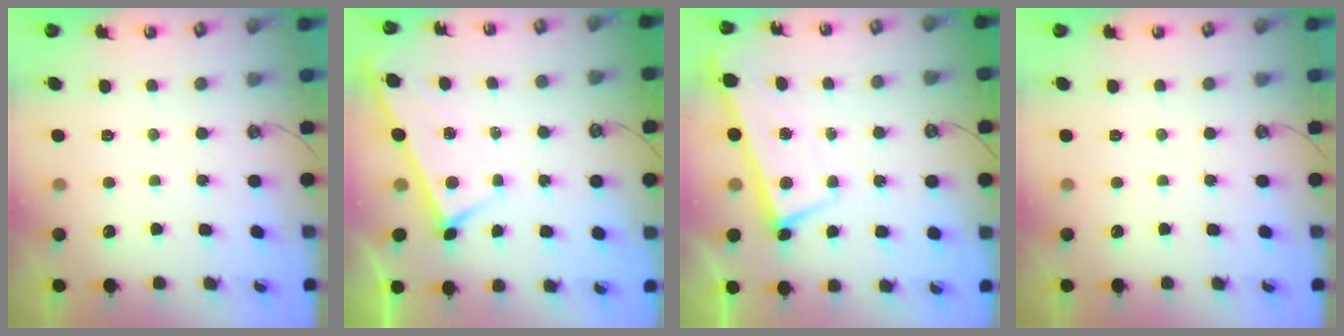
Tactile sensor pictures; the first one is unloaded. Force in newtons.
{"total": 3.0, "press": 3.0, "slide": 0.2}
{"total": 0.8, "press": 0.6, "slide": 0.5}
{"total": 0.0}